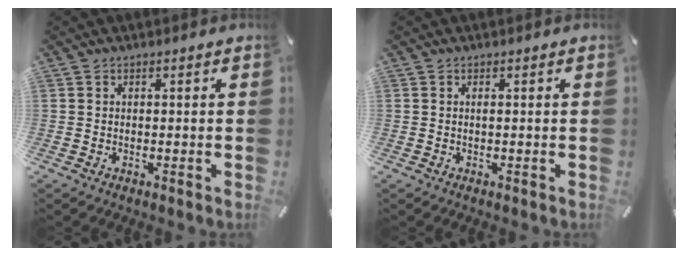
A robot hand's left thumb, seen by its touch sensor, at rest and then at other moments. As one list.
[{"total": 0.6, "force": [0.0, 0.0, 0.6], "torque": [-0.011, -0.001, 0.000]}]